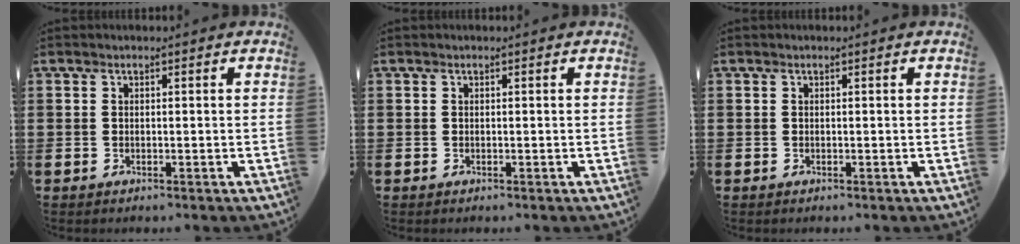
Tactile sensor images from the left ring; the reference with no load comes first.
{"total": 0.0}
{"total": 0.0}